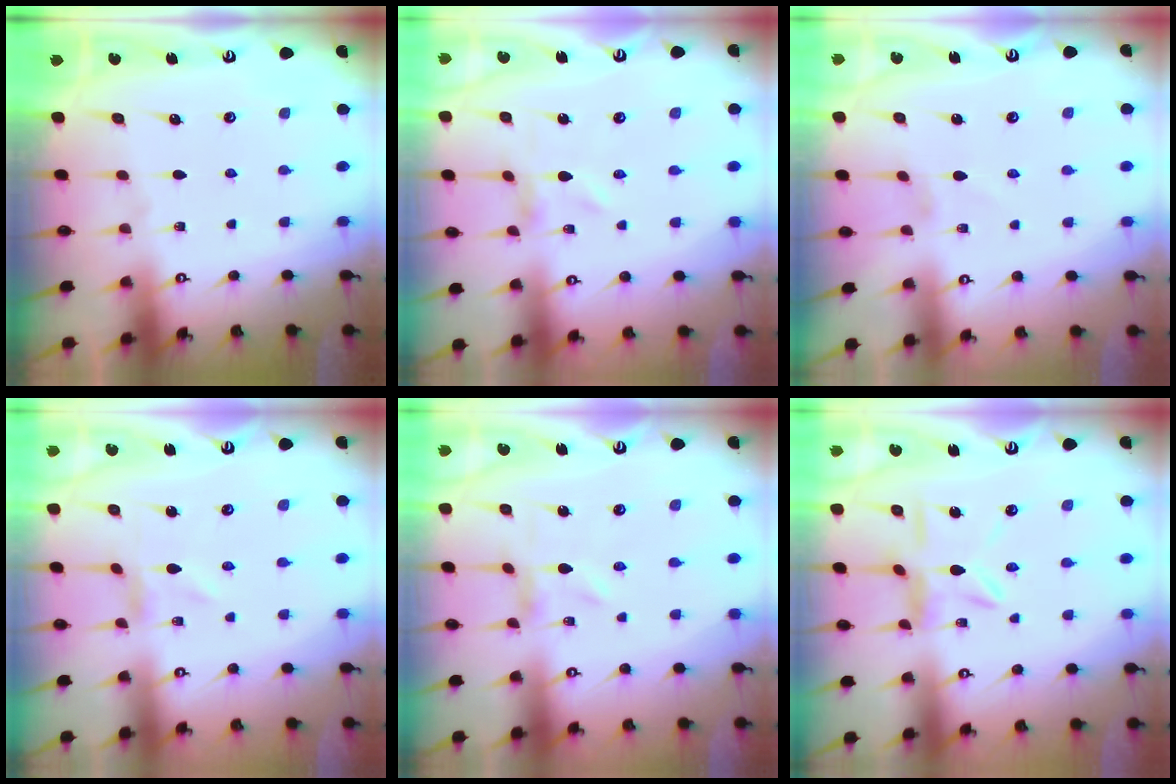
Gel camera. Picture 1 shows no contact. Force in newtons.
{"total": 0.0}
{"total": 0.0}
{"total": 1.2, "press": 1.2, "slide": 0.2}
{"total": 0.0}
{"total": 6.0, "press": 5.9, "slide": 0.6}